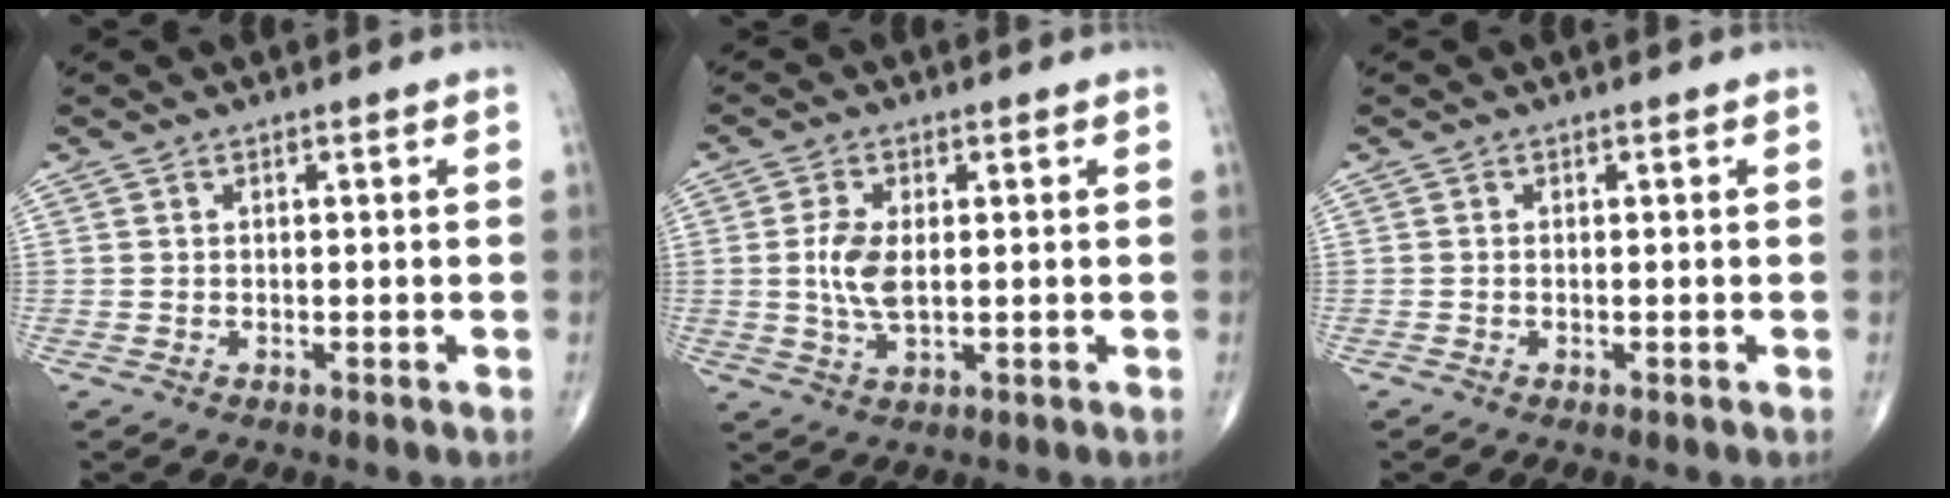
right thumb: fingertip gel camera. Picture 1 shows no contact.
{"total": 5.8, "force": [0.3, 2.9, 5.1], "torque": [-0.112, -0.005, 0.006]}
{"total": 0.0}